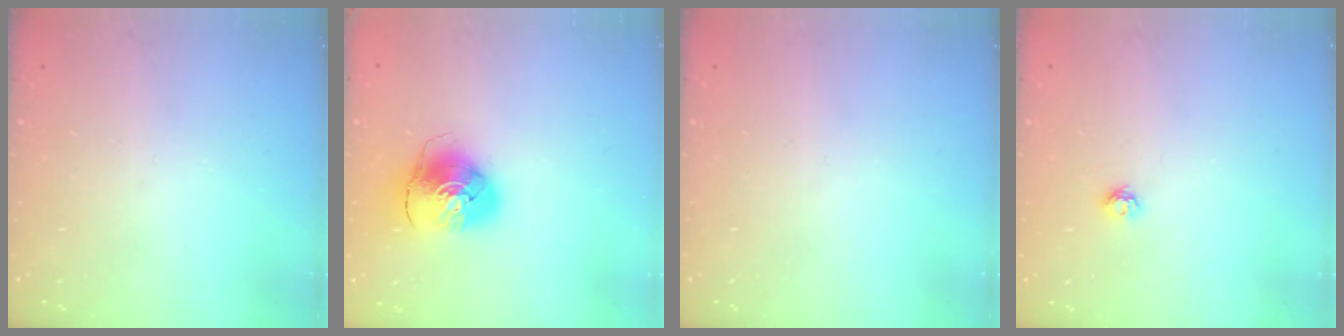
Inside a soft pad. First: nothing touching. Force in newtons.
{"total": 9.4, "press": 9.2, "slide": 1.5}
{"total": 0.0}
{"total": 3.8, "press": 3.8, "slide": 0.5}